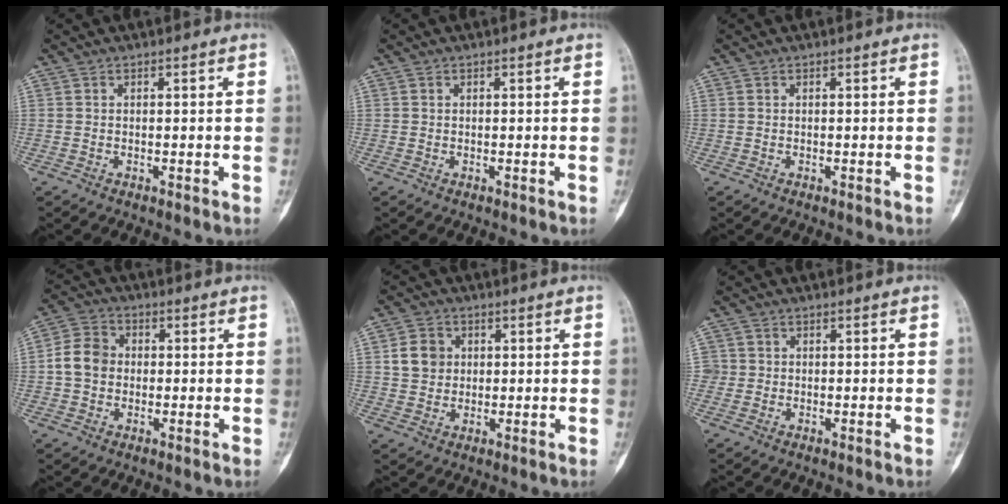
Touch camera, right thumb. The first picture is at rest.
{"total": 0.0}
{"total": 0.0}
{"total": 6.8, "force": [-0.1, 5.7, 3.7], "torque": [-0.057, 0.017, -0.013]}
{"total": 5.8, "force": [1.2, 5.1, 2.5], "torque": [-0.022, -0.002, 0.019]}
{"total": 1.9, "force": [0.0, 1.9, 0.2], "torque": [0.010, 0.006, -0.003]}